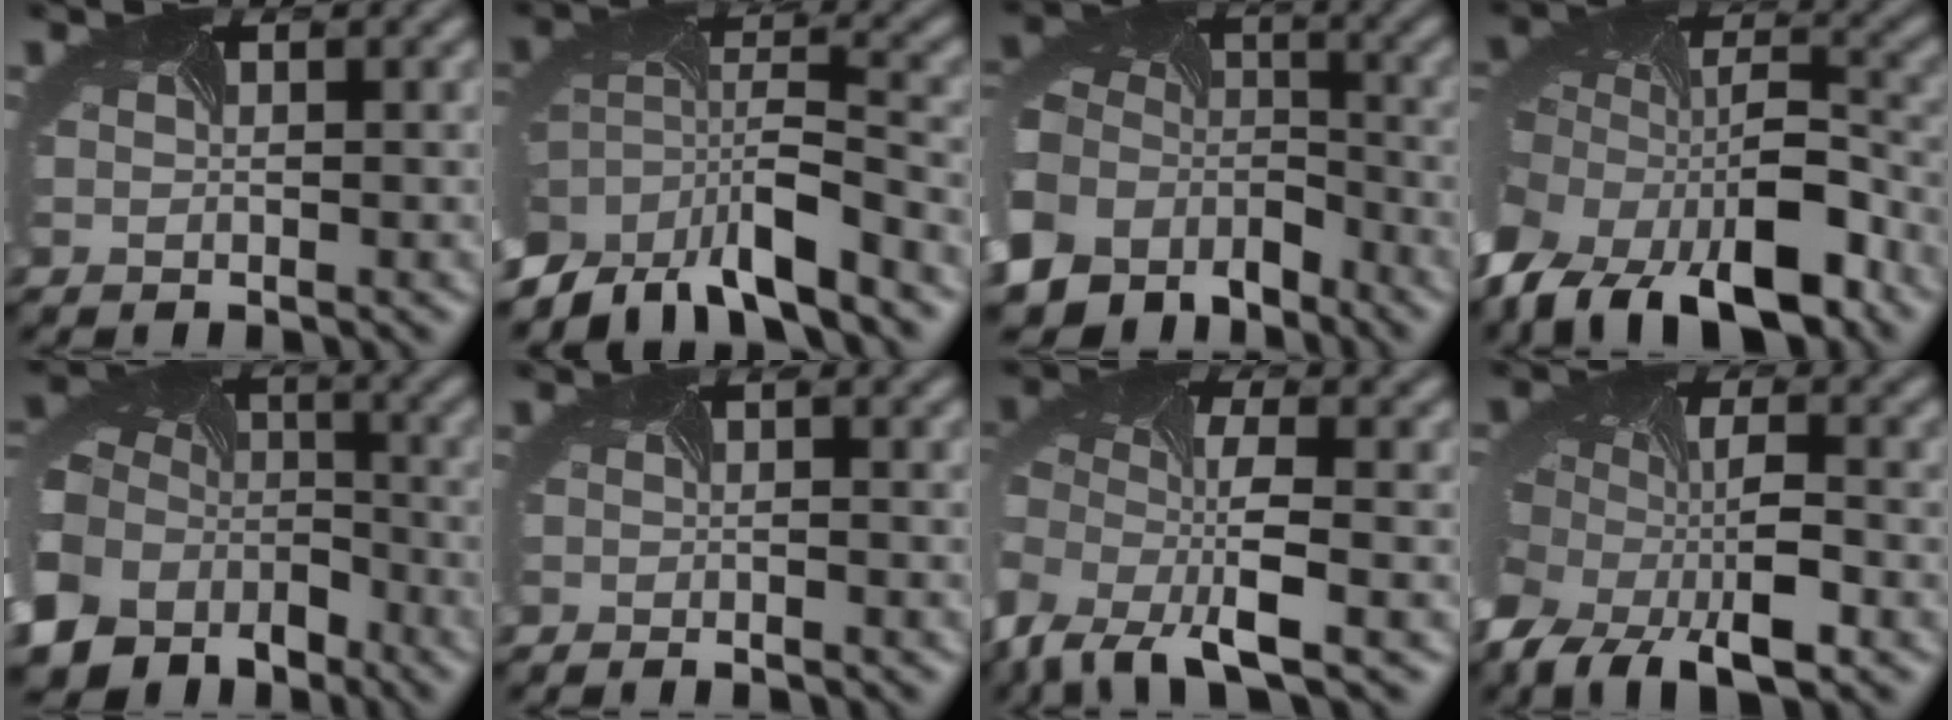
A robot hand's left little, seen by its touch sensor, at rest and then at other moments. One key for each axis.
{"total": 7.4, "fx": -5.7, "fy": 2.5, "fz": 4.0, "tx": -0.066, "ty": -0.010, "tz": -0.107}
{"total": 11.7, "fx": -6.6, "fy": 8.5, "fz": 4.6, "tx": -0.129, "ty": -0.043, "tz": -0.101}
{"total": 13.8, "fx": -7.9, "fy": 6.8, "fz": 9.0, "tx": -0.179, "ty": -0.033, "tz": -0.126}
{"total": 14.8, "fx": -7.8, "fy": 11.4, "fz": 5.4, "tx": -0.147, "ty": -0.063, "tz": -0.116}
{"total": 1.3, "fx": -1.2, "fy": 0.0, "fz": 0.5, "tx": -0.005, "ty": -0.018, "tz": -0.013}
{"total": 7.8, "fx": -4.7, "fy": 2.8, "fz": 5.6, "tx": -0.114, "ty": -0.011, "tz": -0.095}
{"total": 11.4, "fx": -6.3, "fy": 5.6, "fz": 7.7, "tx": -0.167, "ty": -0.052, "tz": -0.094}